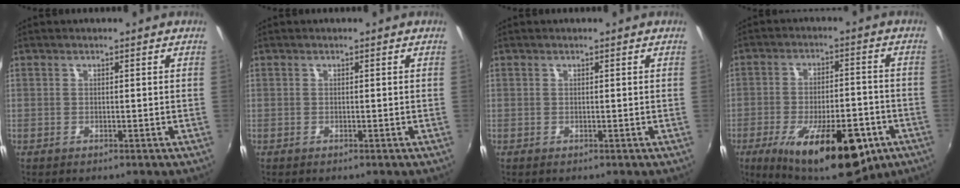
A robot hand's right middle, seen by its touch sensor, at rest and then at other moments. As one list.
[{"total": 0.0}, {"total": 0.0}, {"total": 20.2, "force": [-10.4, 8.1, 15.3], "torque": [-0.255, -0.028, -0.143]}]